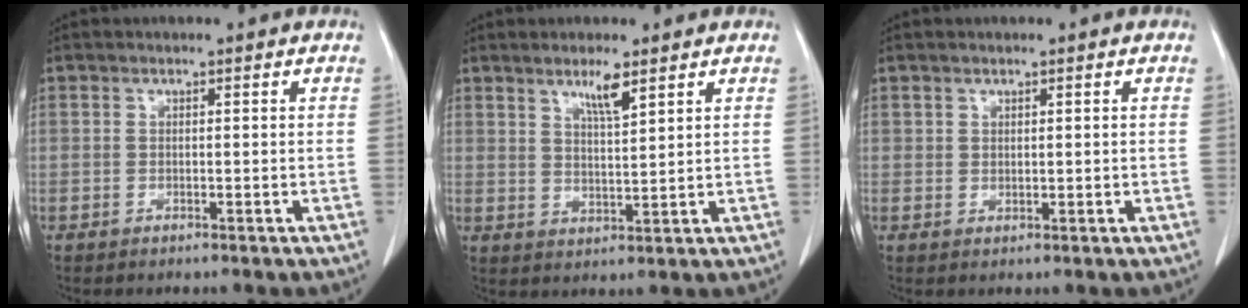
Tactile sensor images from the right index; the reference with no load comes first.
{"total": 4.5, "force": [3.0, 0.5, 3.3], "torque": [-0.061, -0.006, 0.054]}
{"total": 0.7, "force": [0.4, 0.5, 0.2], "torque": [0.003, -0.002, 0.004]}